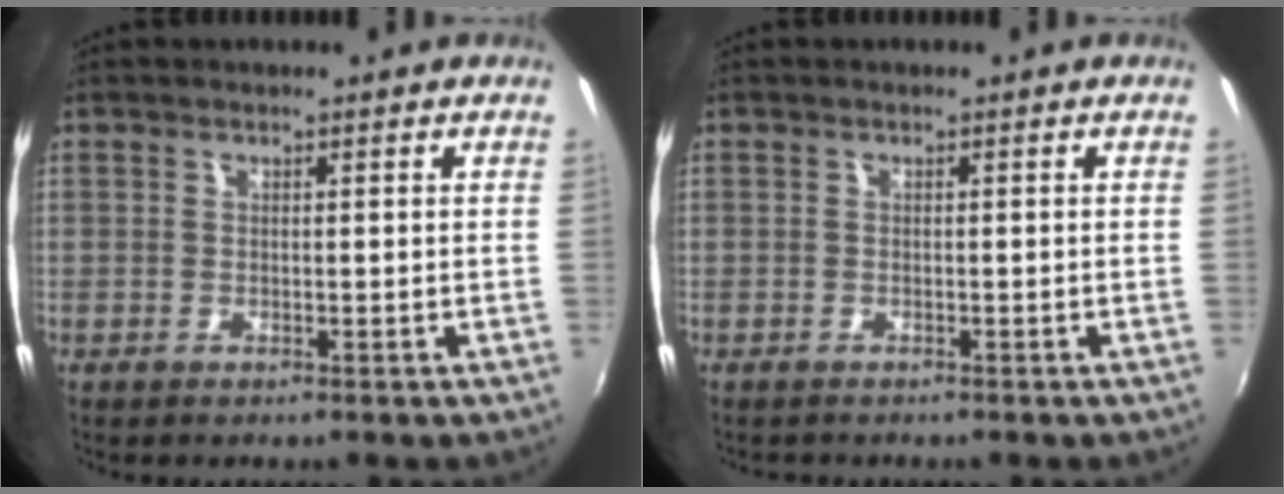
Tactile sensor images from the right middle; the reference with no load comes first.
{"total": 0.7, "force": [-0.7, 0.2, 0.0], "torque": [-0.004, 0.000, -0.011]}